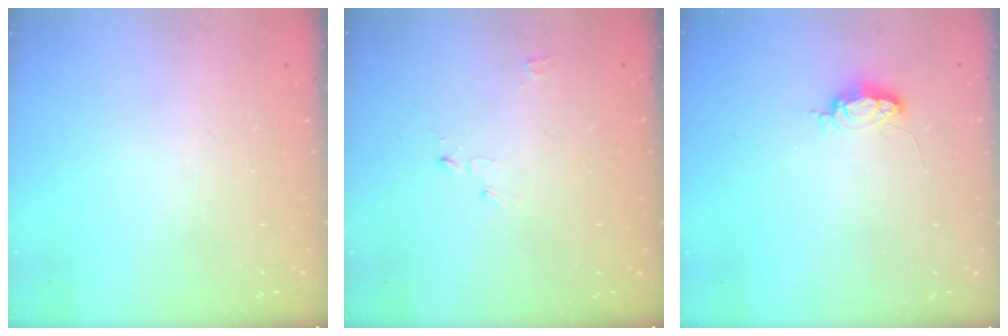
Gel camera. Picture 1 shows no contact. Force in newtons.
{"total": 2.7, "press": 2.6, "slide": 0.3}
{"total": 4.0, "press": 3.9, "slide": 0.5}